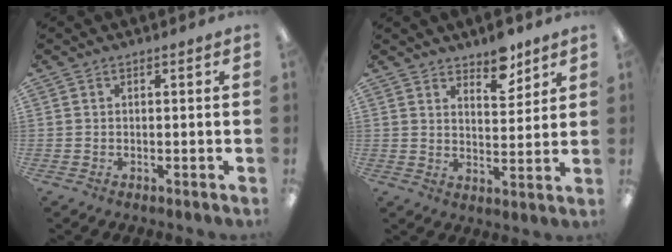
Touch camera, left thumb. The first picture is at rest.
{"total": 7.0, "force": [5.8, 2.8, 2.6], "torque": [-0.019, -0.039, 0.099]}